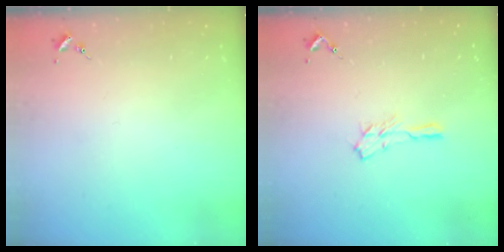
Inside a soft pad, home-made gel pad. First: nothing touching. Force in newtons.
{"total": 5.1, "press": 5.1, "slide": 0.6}